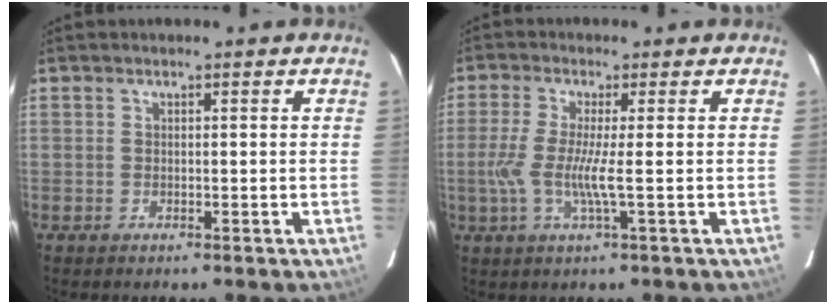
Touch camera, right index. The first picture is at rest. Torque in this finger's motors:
{"motor_torque": [0.13, 0.06, 0.07, 0.07]}